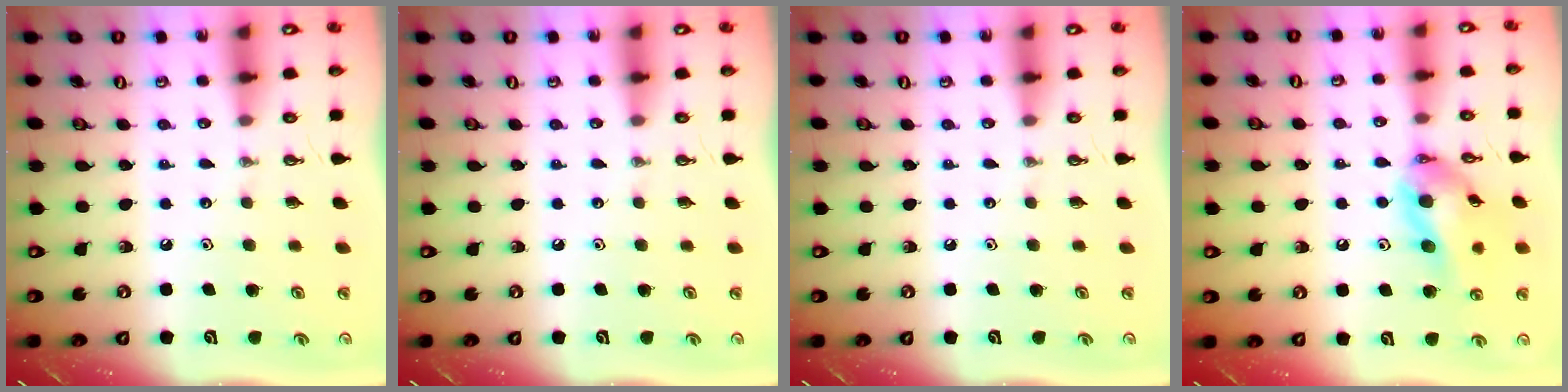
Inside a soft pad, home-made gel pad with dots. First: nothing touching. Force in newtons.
{"total": 0.0}
{"total": 0.0}
{"total": 14.9, "press": 14.4, "slide": 3.8}